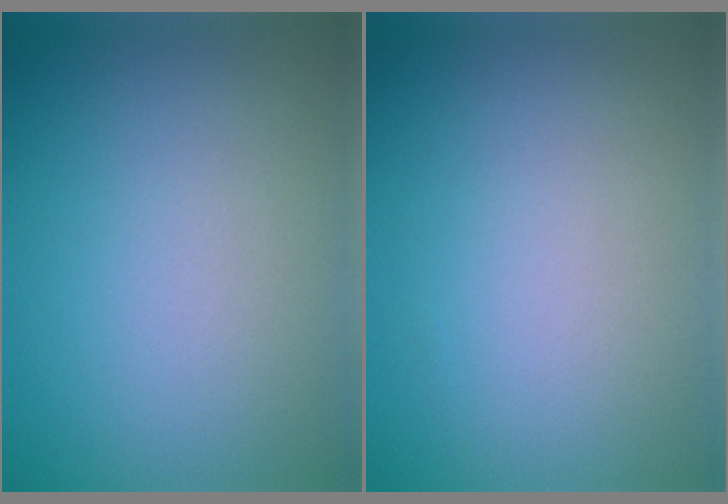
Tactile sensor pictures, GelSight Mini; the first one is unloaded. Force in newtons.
{"total": 0.0}